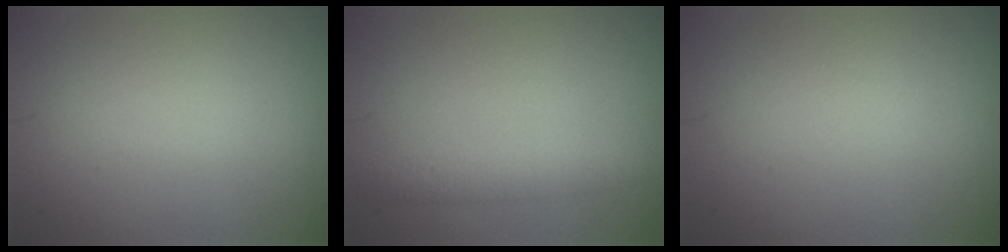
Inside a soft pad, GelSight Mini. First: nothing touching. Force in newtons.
{"total": 2.2, "press": 2.2, "slide": 0.2}
{"total": 0.0}